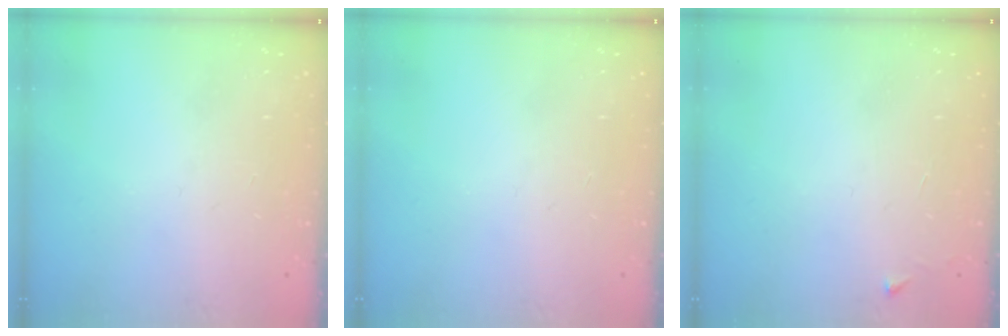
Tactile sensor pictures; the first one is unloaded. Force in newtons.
{"total": 0.0}
{"total": 2.6, "press": 2.6, "slide": 0.3}